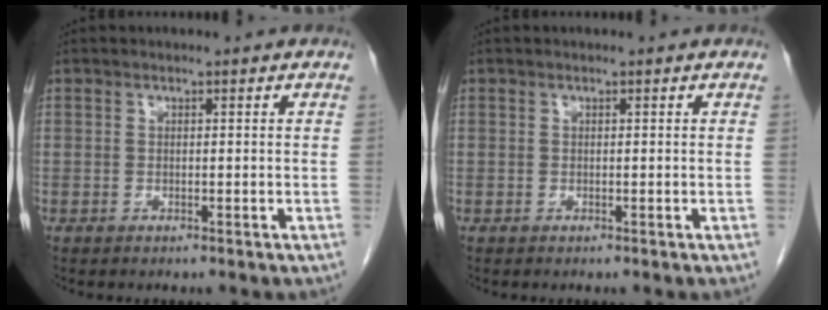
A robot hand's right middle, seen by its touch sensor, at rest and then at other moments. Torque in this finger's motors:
{"motor_torque": [-0.06, -0.06, -0.02, -0.01]}